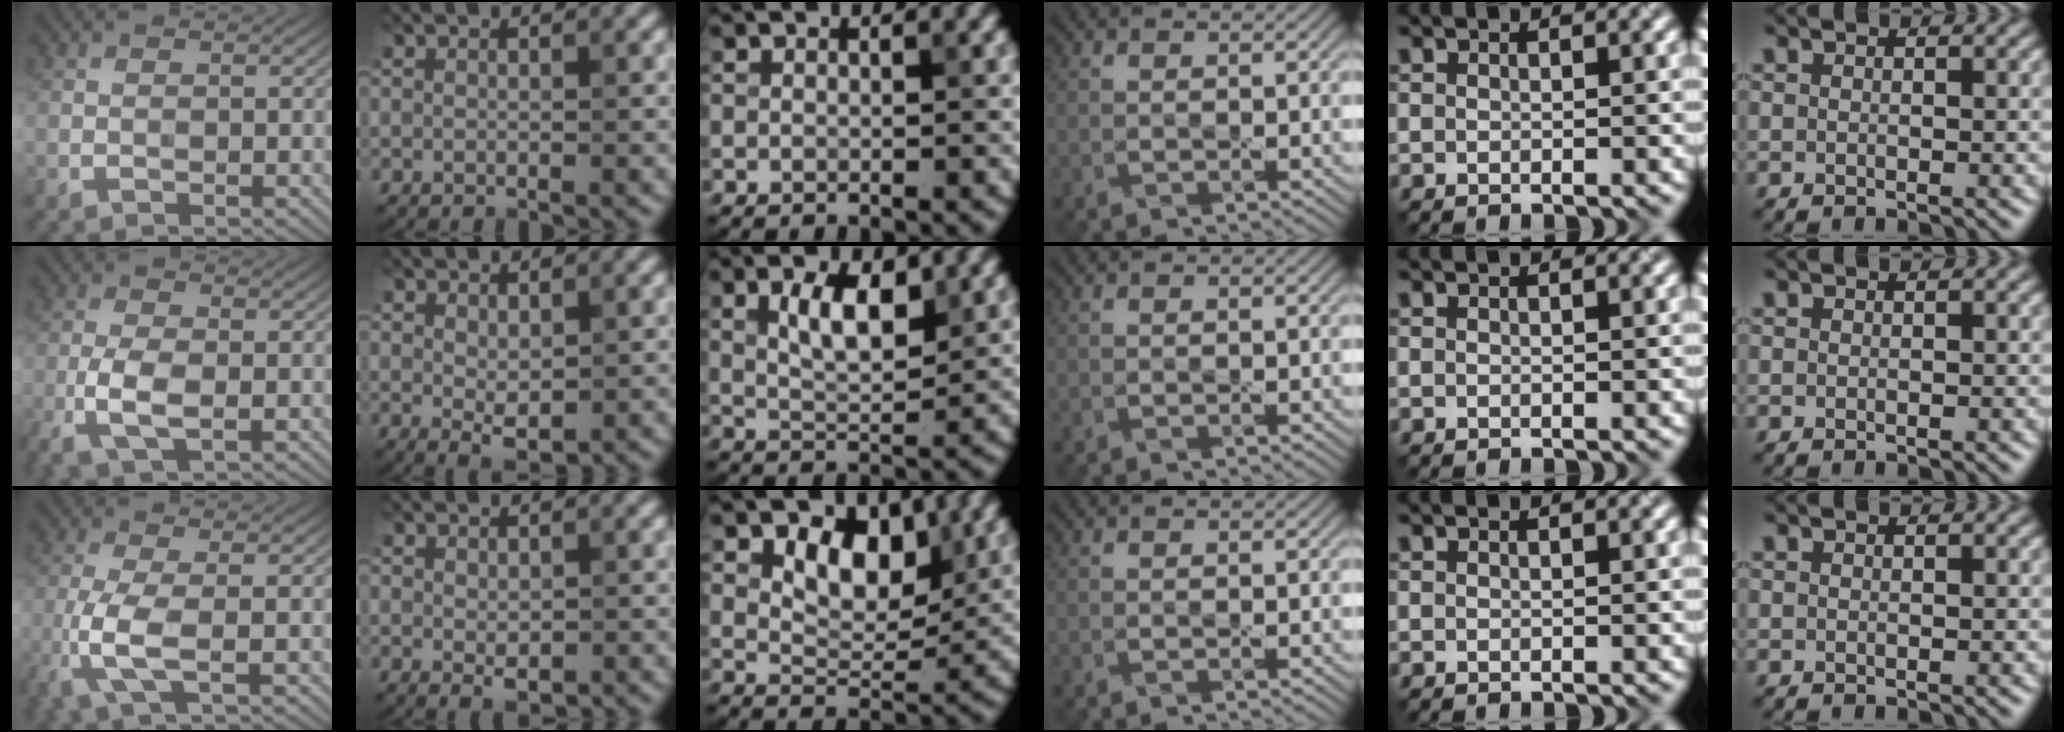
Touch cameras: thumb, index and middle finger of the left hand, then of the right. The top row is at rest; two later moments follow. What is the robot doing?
{"motion": "cut", "object": "origami paper"}